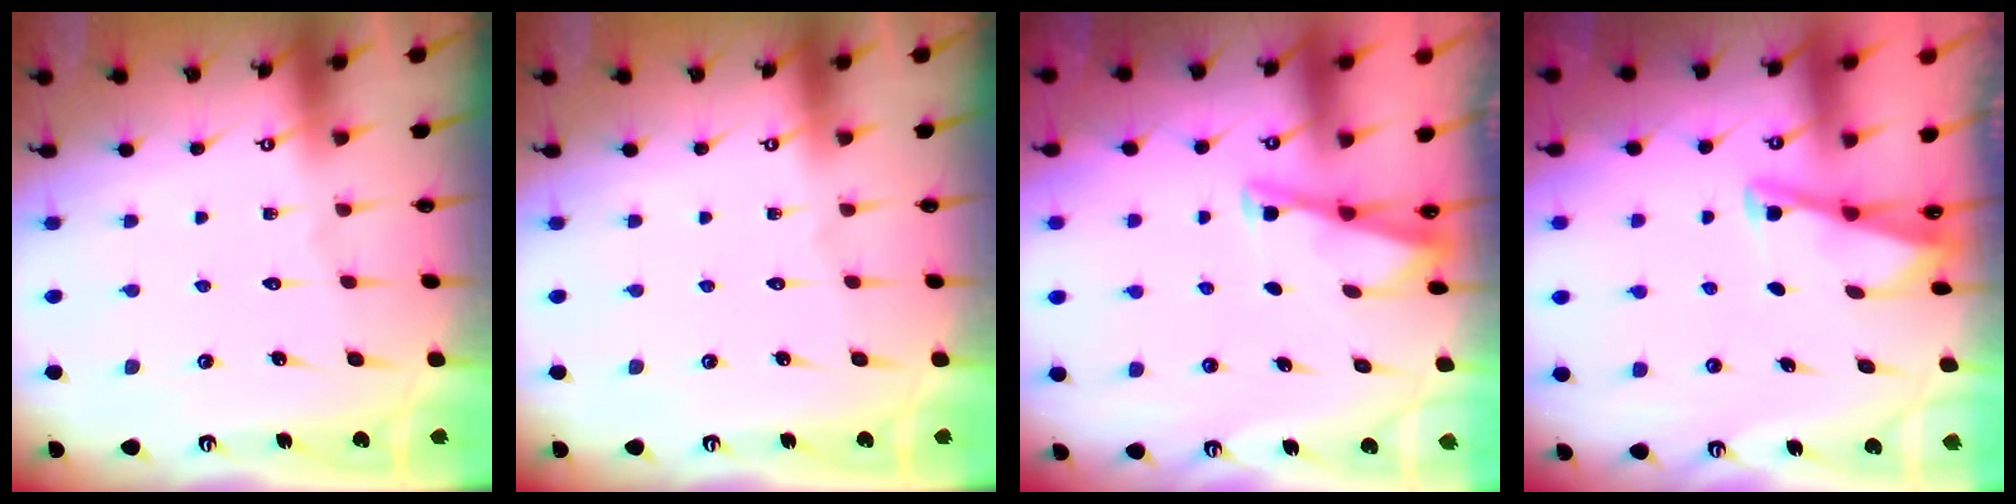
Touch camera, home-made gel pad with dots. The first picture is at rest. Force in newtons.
{"total": 0.0}
{"total": 3.2, "press": 3.1, "slide": 0.4}
{"total": 2.9, "press": 2.9, "slide": 0.4}